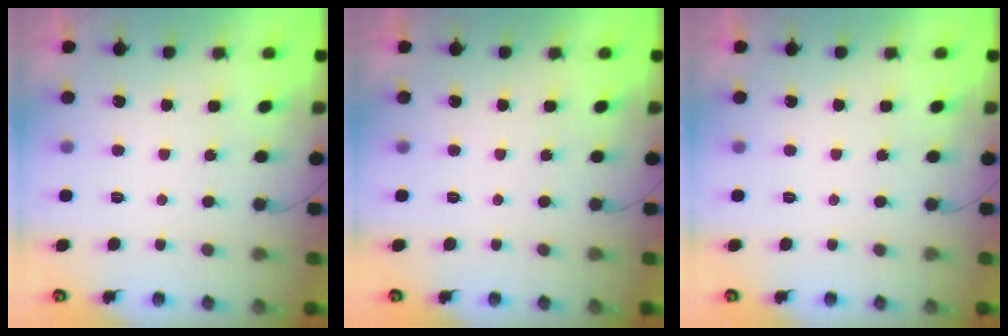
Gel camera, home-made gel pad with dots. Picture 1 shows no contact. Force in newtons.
{"total": 0.0}
{"total": 0.0}